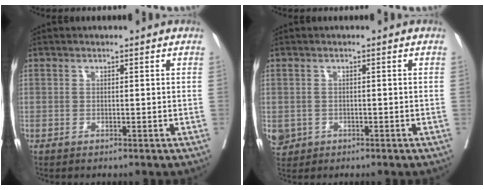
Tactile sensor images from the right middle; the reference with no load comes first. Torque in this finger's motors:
{"motor_torque": [1.14, -1.00, 0.26, 0.13]}